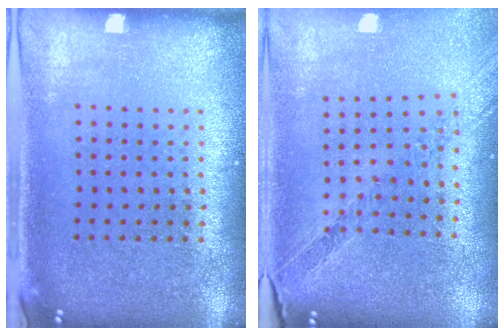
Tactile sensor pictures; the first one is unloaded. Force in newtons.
{"total": 1.1, "press": 1.0, "slide": 0.1}